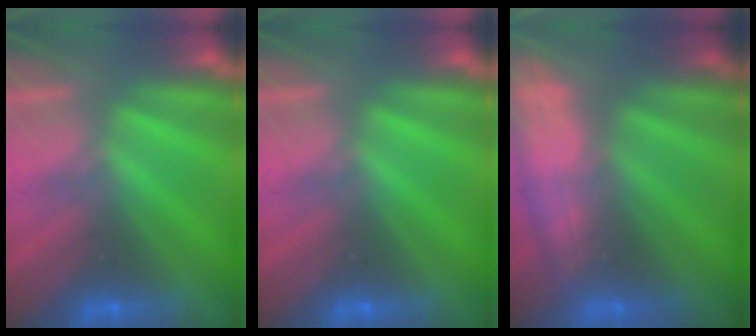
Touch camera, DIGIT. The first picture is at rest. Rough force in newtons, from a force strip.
{"total": 0.0}
{"total": 2.7}